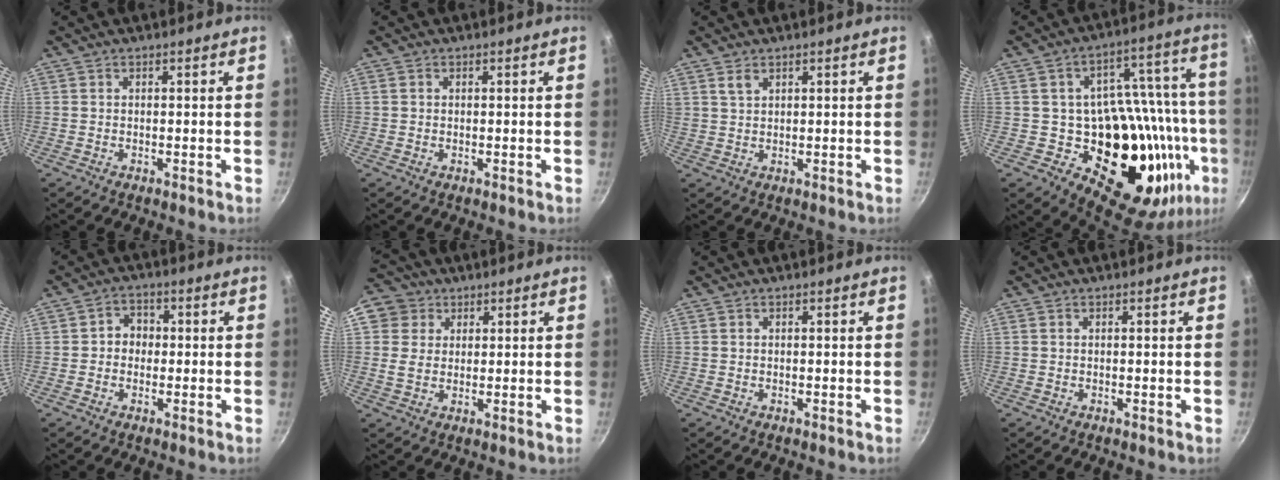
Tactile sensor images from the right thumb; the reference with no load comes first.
{"total": 0.7, "force": [0.1, 0.6, 0.2], "torque": [-0.003, 0.002, 0.001]}
{"total": 2.4, "force": [1.5, 1.2, 1.5], "torque": [-0.027, -0.001, 0.033]}
{"total": 28.0, "force": [-6.7, 16.7, 21.4], "torque": [-0.260, 0.010, -0.085]}
{"total": 4.2, "force": [-0.2, 3.8, 2.0], "torque": [-0.001, 0.011, -0.010]}
{"total": 8.2, "force": [3.1, 7.1, 2.8], "torque": [-0.035, 0.001, 0.045]}
{"total": 0.0}
{"total": 0.0}